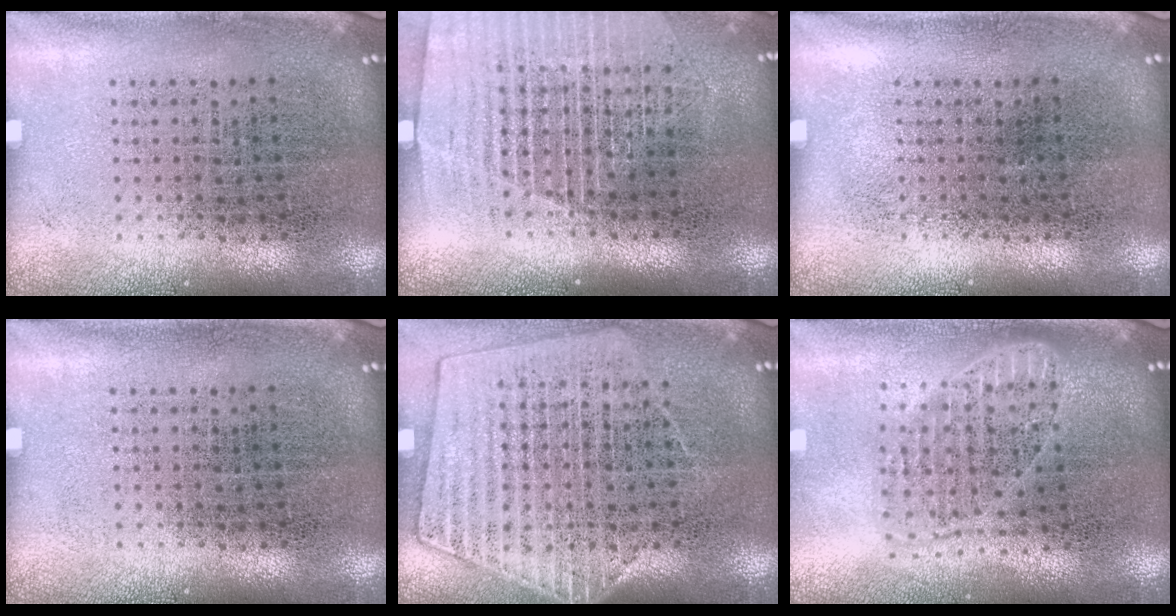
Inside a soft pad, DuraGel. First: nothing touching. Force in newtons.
{"total": 1.4, "press": 1.3, "slide": 0.5}
{"total": 0.0}
{"total": 0.0}
{"total": 1.4, "press": 1.3, "slide": 0.5}
{"total": 1.7, "press": 1.4, "slide": 0.9}